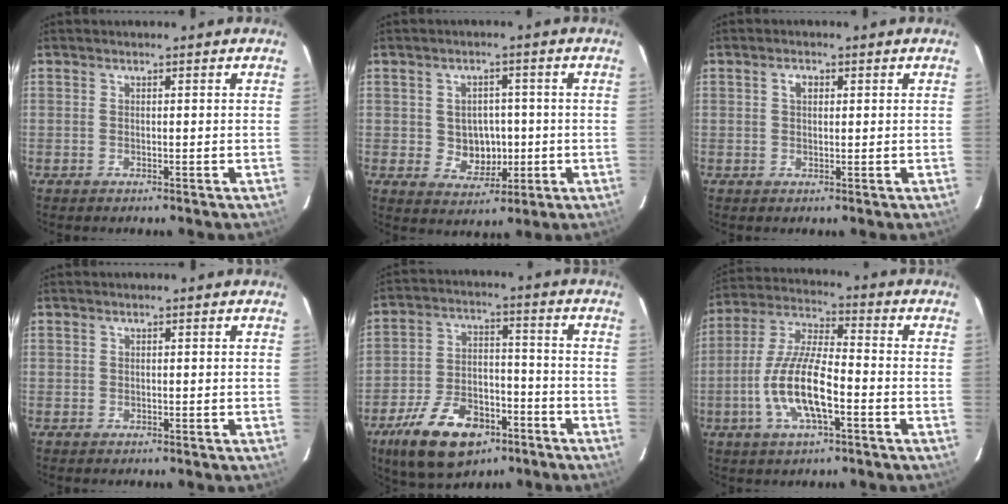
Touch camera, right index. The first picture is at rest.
{"total": 6.1, "force": [-0.4, 5.5, 2.8], "torque": [-0.054, 0.007, 0.009]}
{"total": 1.9, "force": [0.7, 1.2, 1.3], "torque": [-0.022, 0.007, 0.011]}
{"total": 0.0}
{"total": 16.8, "force": [-9.8, 9.3, 10.0], "torque": [-0.207, 0.004, -0.156]}
{"total": 13.2, "force": [-4.3, 3.9, 11.9], "torque": [-0.249, -0.004, -0.083]}